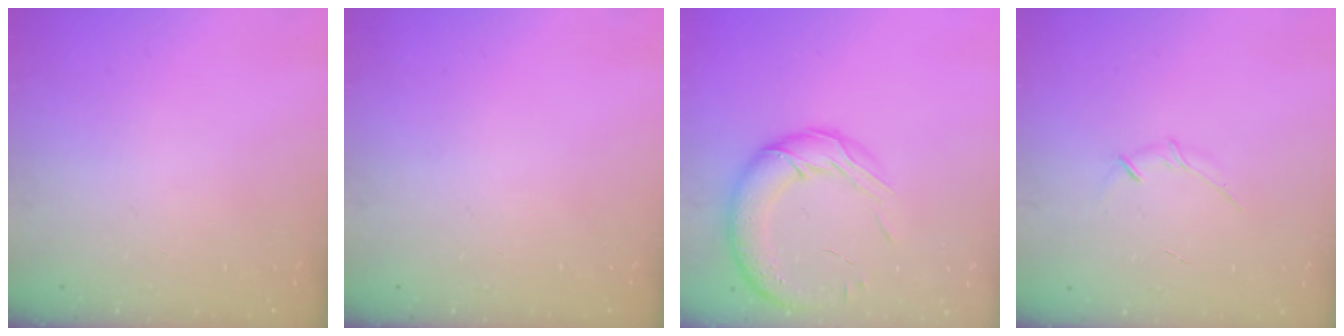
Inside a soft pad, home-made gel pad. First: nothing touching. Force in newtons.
{"total": 0.0}
{"total": 16.4, "press": 15.8, "slide": 4.5}
{"total": 3.5, "press": 3.4, "slide": 0.8}